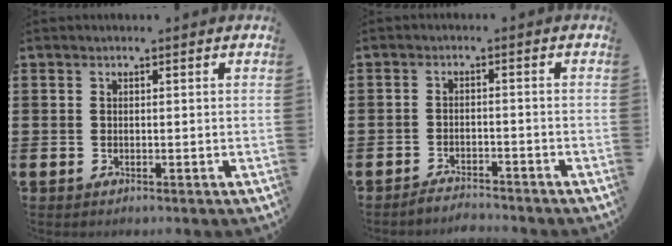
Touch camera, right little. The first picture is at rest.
{"total": 2.3, "force": [-2.3, -0.1, -0.2], "torque": [-0.003, 0.004, -0.049]}